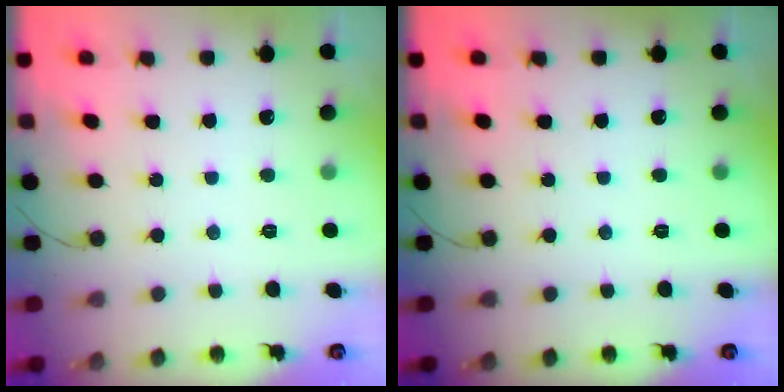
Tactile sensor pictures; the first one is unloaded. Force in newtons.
{"total": 0.0}